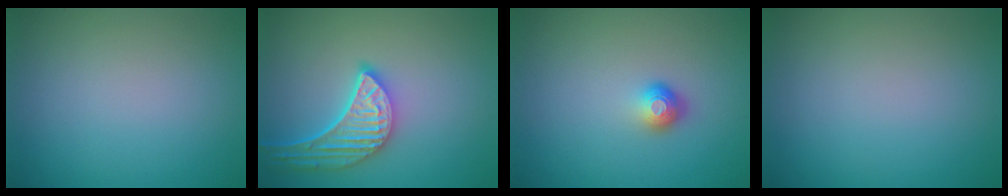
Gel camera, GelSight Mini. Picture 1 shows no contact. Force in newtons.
{"total": 5.3, "press": 4.4, "slide": 3.0}
{"total": 1.9, "press": 1.3, "slide": 1.4}
{"total": 0.0}